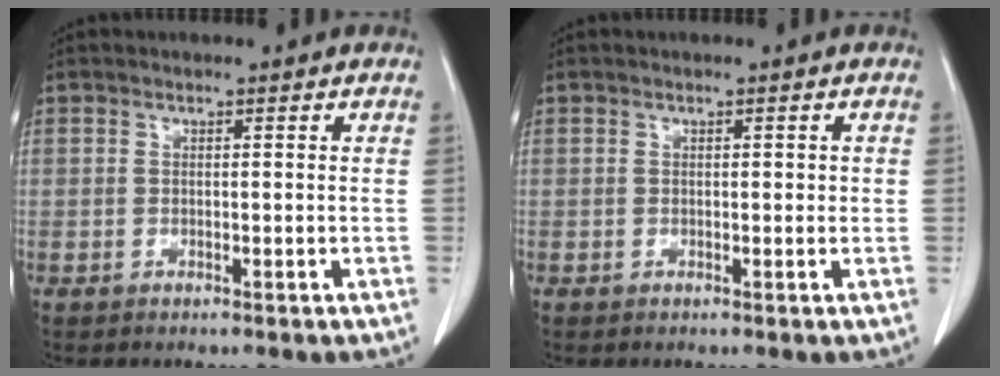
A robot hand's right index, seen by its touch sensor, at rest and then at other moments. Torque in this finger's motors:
{"motor_torque": [-0.10, -0.07, -0.04, -0.01]}